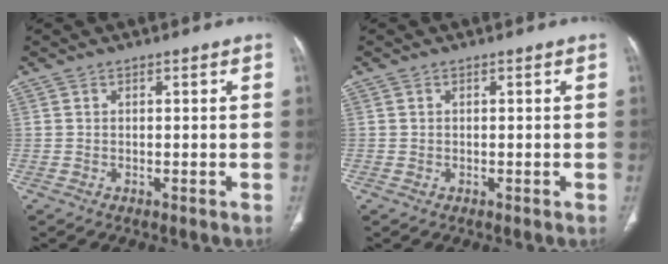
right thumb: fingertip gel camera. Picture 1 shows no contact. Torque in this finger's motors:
{"motor_torque": [-0.42, -0.08, -0.46, 0.12, -0.03]}